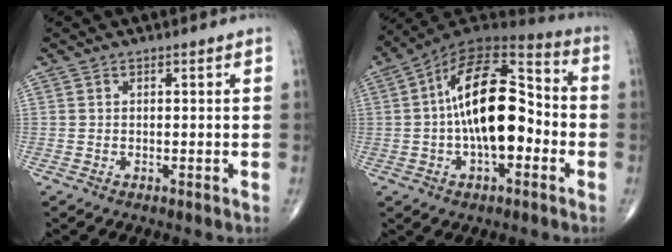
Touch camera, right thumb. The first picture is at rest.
{"total": 20.3, "force": [-1.4, 10.3, 17.5], "torque": [-0.274, 0.040, -0.032]}